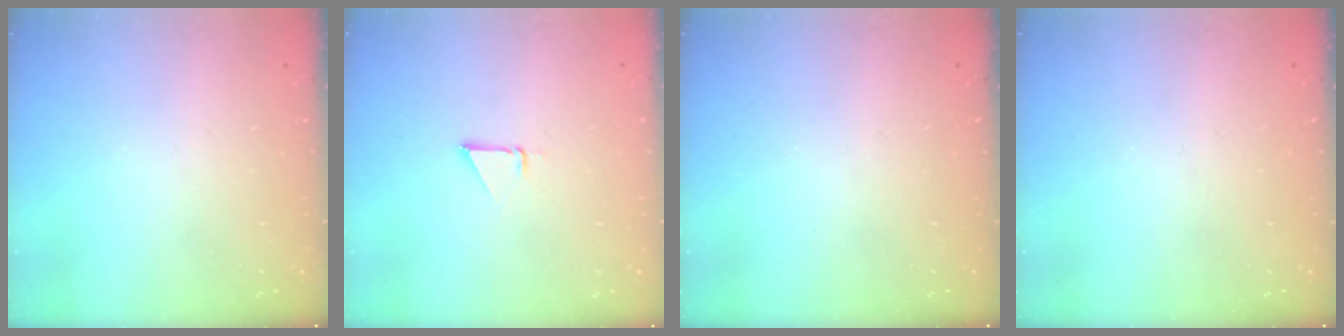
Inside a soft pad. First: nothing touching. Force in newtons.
{"total": 1.5, "press": 1.5, "slide": 0.0}
{"total": 0.0}
{"total": 0.0}